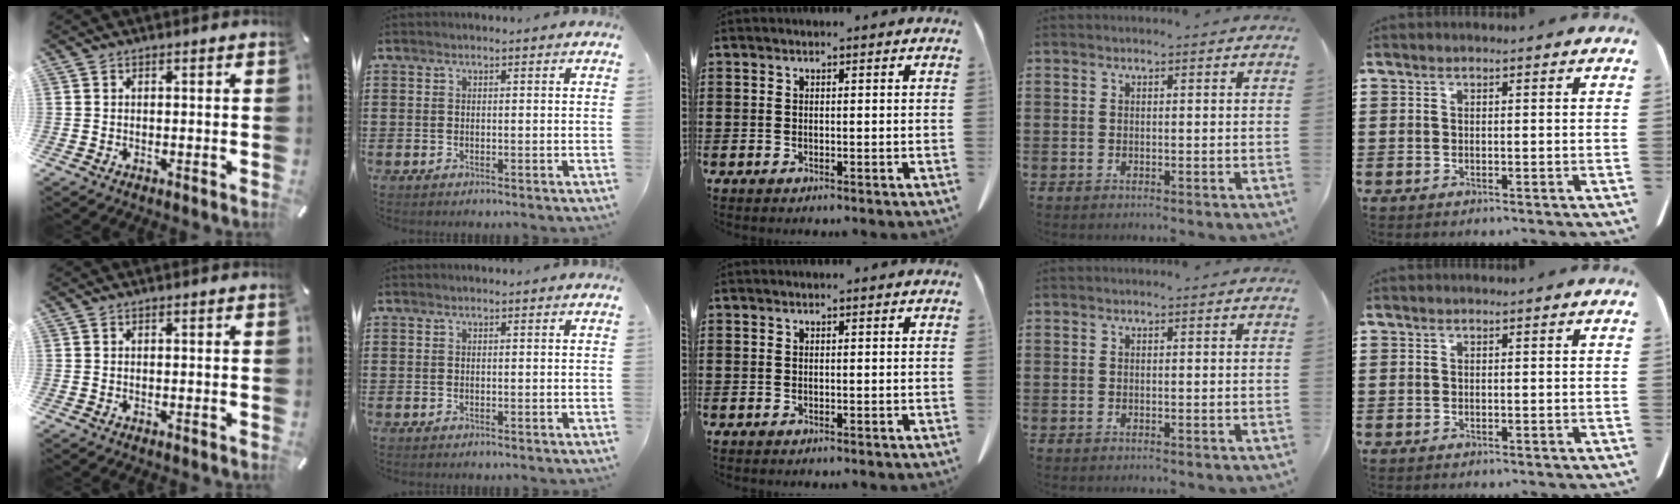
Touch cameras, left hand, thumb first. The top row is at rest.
{}